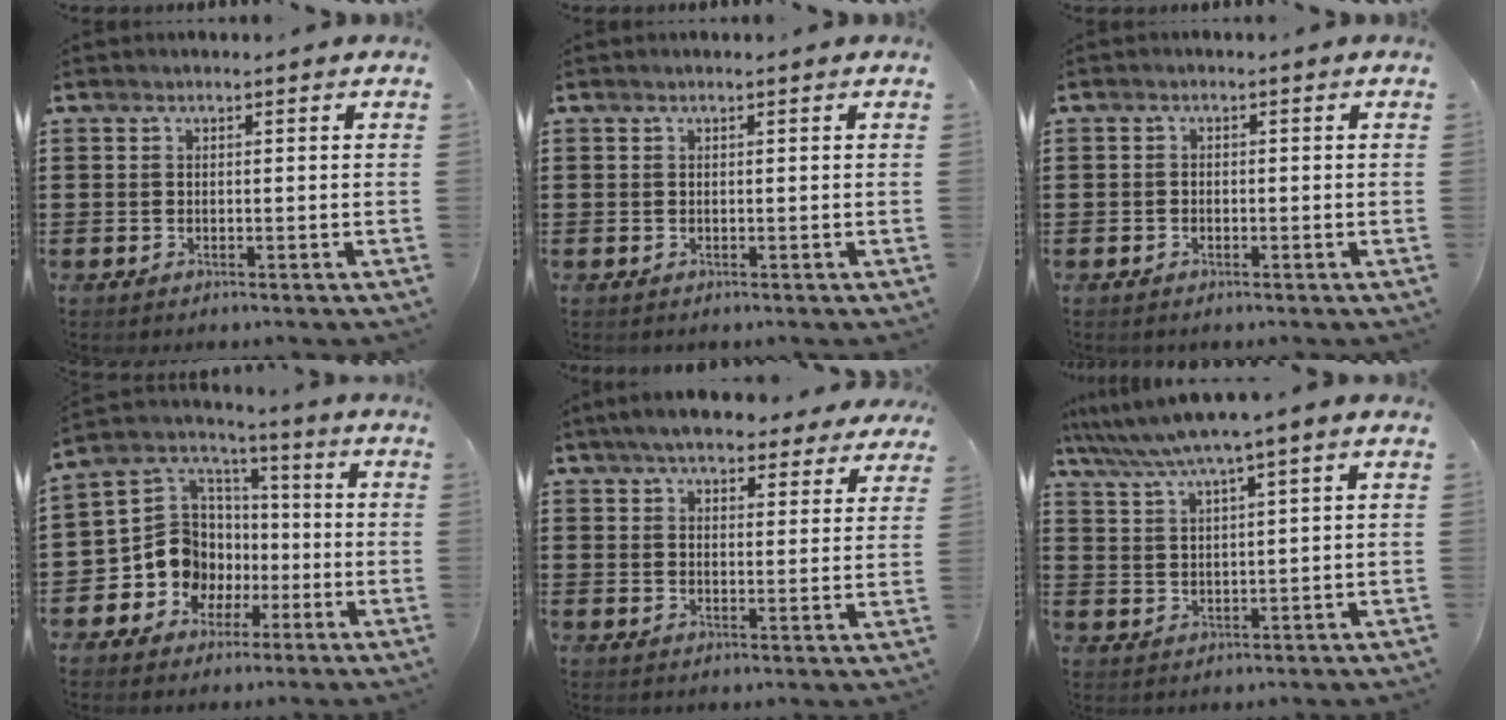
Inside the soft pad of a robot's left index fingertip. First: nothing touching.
{"total": 0.0}
{"total": 0.9, "force": [-0.5, 0.6, 0.3], "torque": [-0.008, 0.000, -0.012]}
{"total": 10.9, "force": [-2.8, 9.9, 3.5], "torque": [-0.125, 0.000, -0.048]}
{"total": 5.9, "force": [5.3, 1.3, 2.1], "torque": [-0.052, -0.011, 0.097]}
{"total": 5.3, "force": [3.9, -0.3, 3.5], "torque": [-0.078, -0.013, 0.065]}